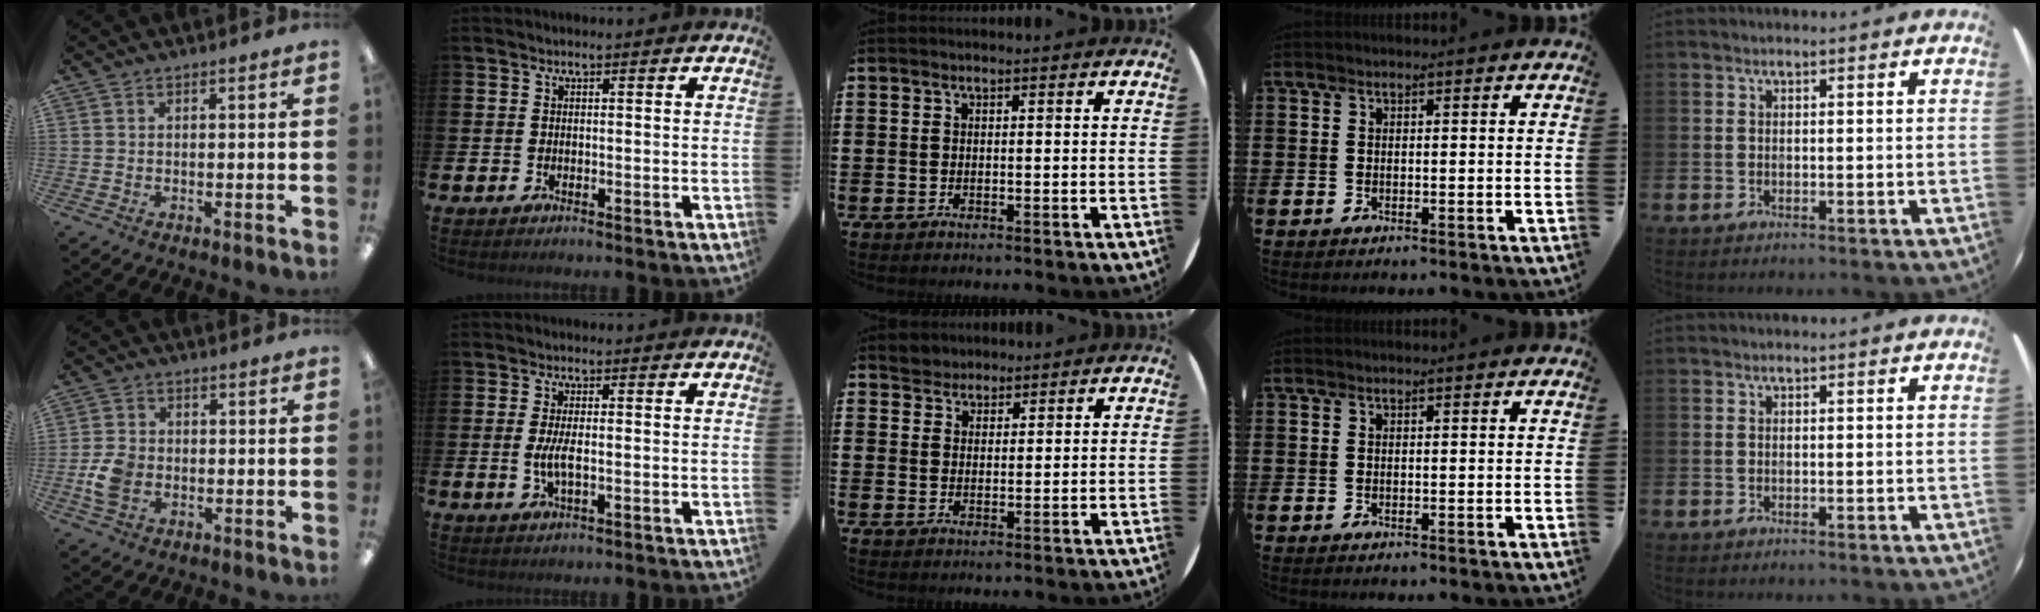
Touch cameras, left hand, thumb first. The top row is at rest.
{"thumb": {"total": 6.1, "force": [-1.5, 4.6, 3.7], "torque": [-0.072, 0.003, -0.030]}, "index": {"total": 2.9, "force": [-0.3, 0.8, 2.8], "torque": [-0.051, 0.001, -0.005]}, "middle": {"total": 2.6, "force": [2.4, 1.0, -0.4], "torque": [0.011, 0.002, 0.045]}}